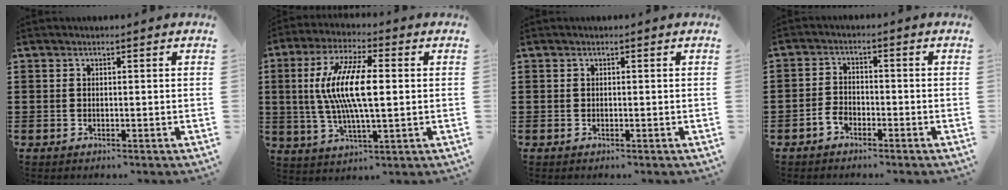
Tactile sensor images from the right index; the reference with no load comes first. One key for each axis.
{"total": 11.2, "fx": 0.8, "fy": 3.3, "fz": 10.6, "tx": -0.221, "ty": -0.001, "tz": 0.009}
{"total": 0.0}
{"total": 2.6, "fx": -1.9, "fy": 1.6, "fz": 0.9, "tx": -0.028, "ty": 0.000, "tz": -0.041}